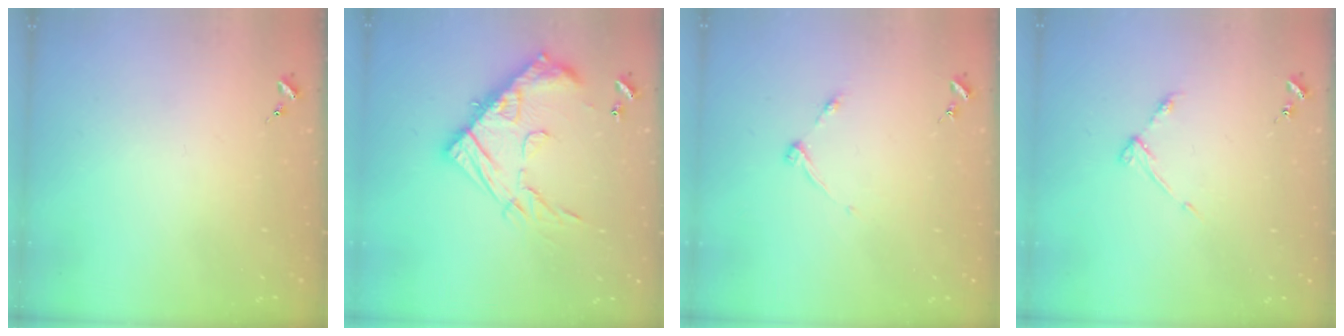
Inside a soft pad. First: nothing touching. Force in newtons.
{"total": 19.3, "press": 19.2, "slide": 1.6}
{"total": 4.5, "press": 4.4, "slide": 0.6}
{"total": 4.6, "press": 4.6, "slide": 0.6}